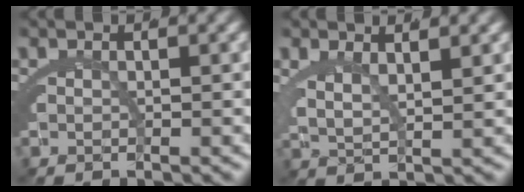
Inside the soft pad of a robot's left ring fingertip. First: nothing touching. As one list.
[{"total": 3.2, "force": [1.9, 1.2, 2.2], "torque": [-0.054, -0.011, 0.042]}]